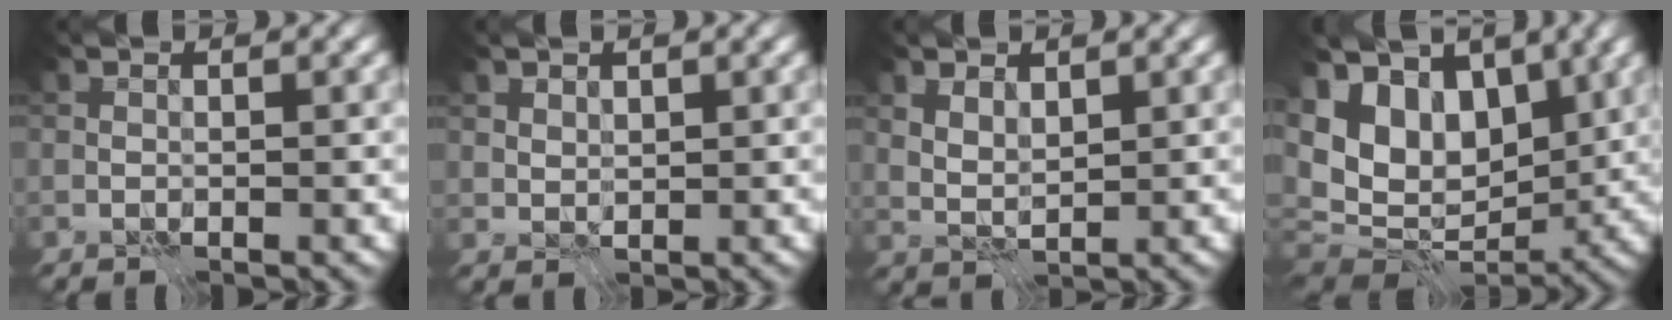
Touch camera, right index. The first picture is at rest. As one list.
[{"total": 1.6, "force": [1.2, 0.9, 0.4], "torque": [-0.010, -0.005, 0.030]}, {"total": 2.1, "force": [1.3, 0.9, 1.3], "torque": [-0.026, -0.003, 0.029]}, {"total": 11.4, "force": [4.0, 7.2, 7.9], "torque": [-0.153, 0.016, 0.062]}]